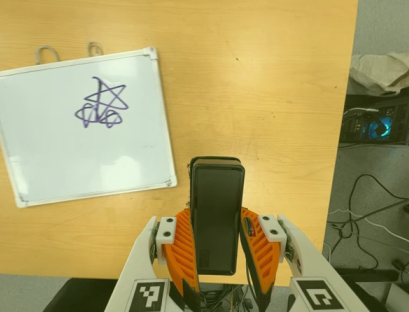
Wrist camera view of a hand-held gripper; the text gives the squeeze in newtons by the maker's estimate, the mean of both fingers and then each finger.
{"total": 6.6, "left": 4.2, "right": 9.1}